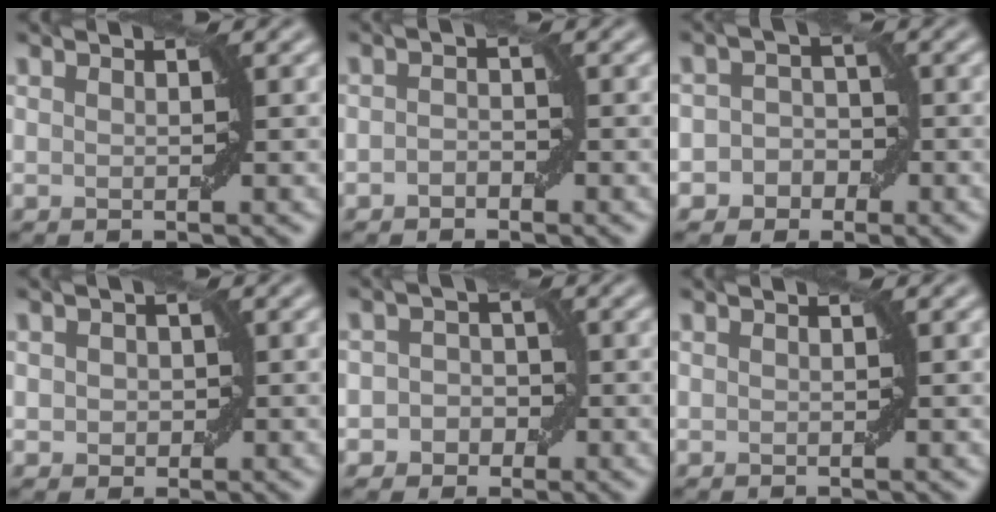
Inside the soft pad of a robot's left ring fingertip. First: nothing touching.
{"total": 1.1, "force": [-0.7, 0.7, 0.5], "torque": [-0.010, 0.004, -0.014]}
{"total": 3.6, "force": [-1.4, 3.2, 0.8], "torque": [0.025, 0.015, -0.035]}
{"total": 1.6, "force": [-0.1, 1.4, 0.8], "torque": [-0.005, -0.001, -0.003]}
{"total": 3.0, "force": [-1.0, 2.7, 0.8], "torque": [0.020, 0.008, -0.026]}
{"total": 0.0}